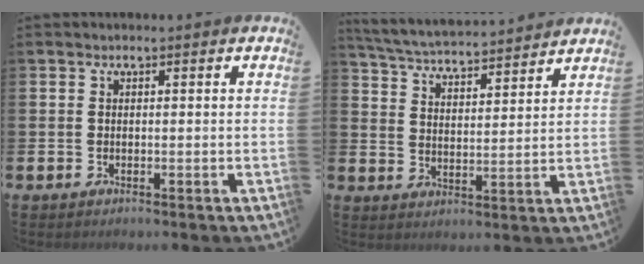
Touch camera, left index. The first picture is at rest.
{"total": 5.0, "force": [4.9, 0.3, 0.7], "torque": [-0.039, -0.040, 0.084]}